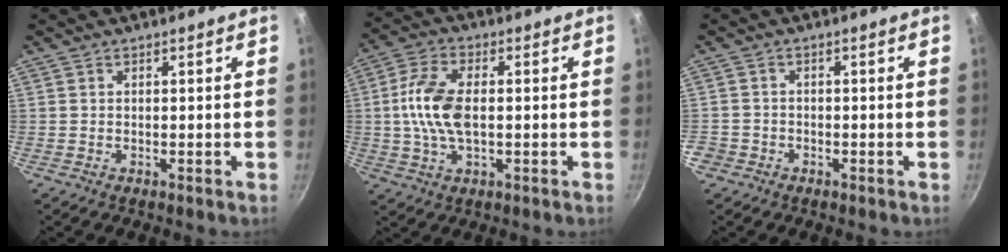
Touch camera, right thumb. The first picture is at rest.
{"total": 10.3, "force": [0.1, 5.4, 8.7], "torque": [-0.173, 0.016, -0.006]}
{"total": 2.8, "force": [-1.6, 2.2, 0.6], "torque": [-0.012, 0.016, -0.030]}